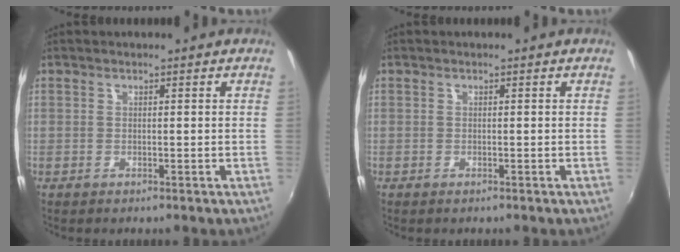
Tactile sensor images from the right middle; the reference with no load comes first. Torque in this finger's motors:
{"motor_torque": [-0.76, -0.25, -0.22, -0.05]}